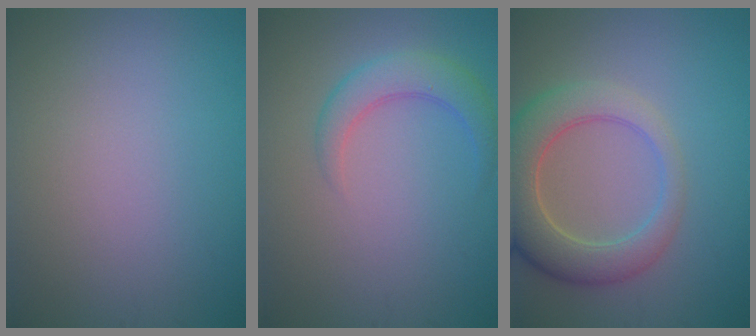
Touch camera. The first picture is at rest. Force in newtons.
{"total": 3.1, "press": 3.1, "slide": 0.1}
{"total": 6.4, "press": 6.3, "slide": 0.9}